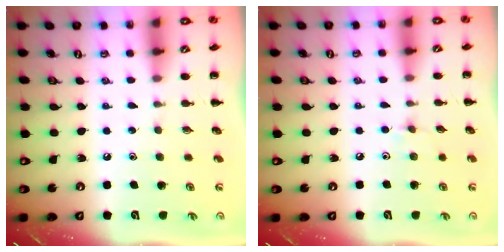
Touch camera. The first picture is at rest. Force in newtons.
{"total": 4.0, "press": 3.7, "slide": 1.4}